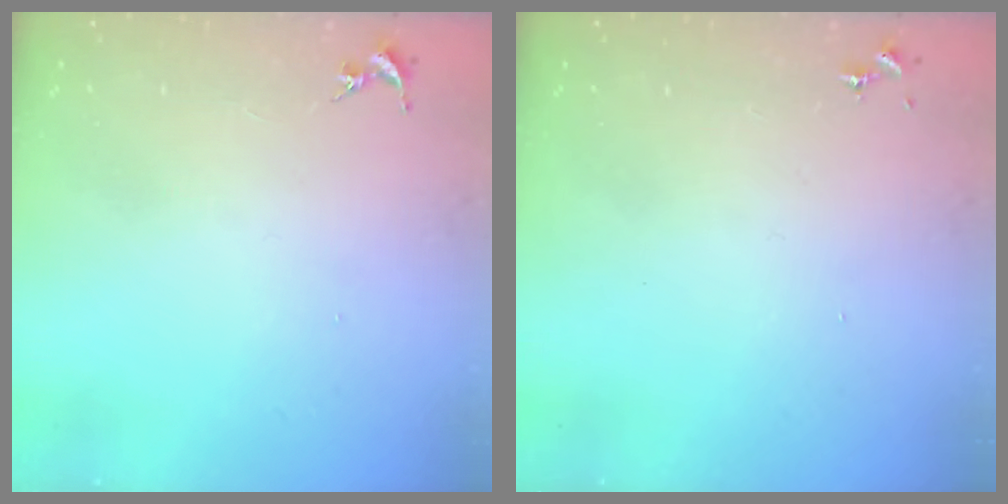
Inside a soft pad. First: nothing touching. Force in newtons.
{"total": 0.0}